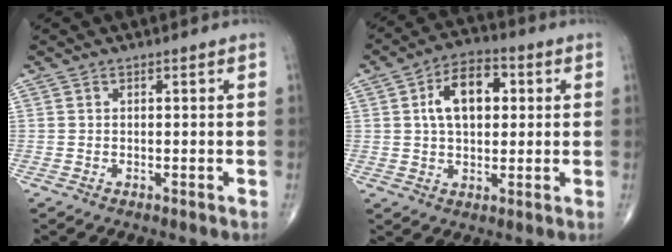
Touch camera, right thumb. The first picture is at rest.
{"total": 11.1, "force": [2.3, 6.7, 8.5], "torque": [-0.124, 0.013, 0.032]}